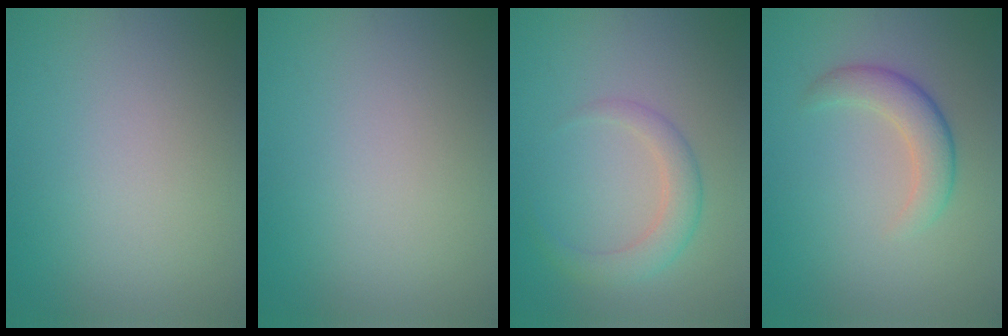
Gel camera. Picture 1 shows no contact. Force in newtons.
{"total": 0.0}
{"total": 2.8, "press": 2.8, "slide": 0.2}
{"total": 3.3, "press": 3.3, "slide": 0.0}